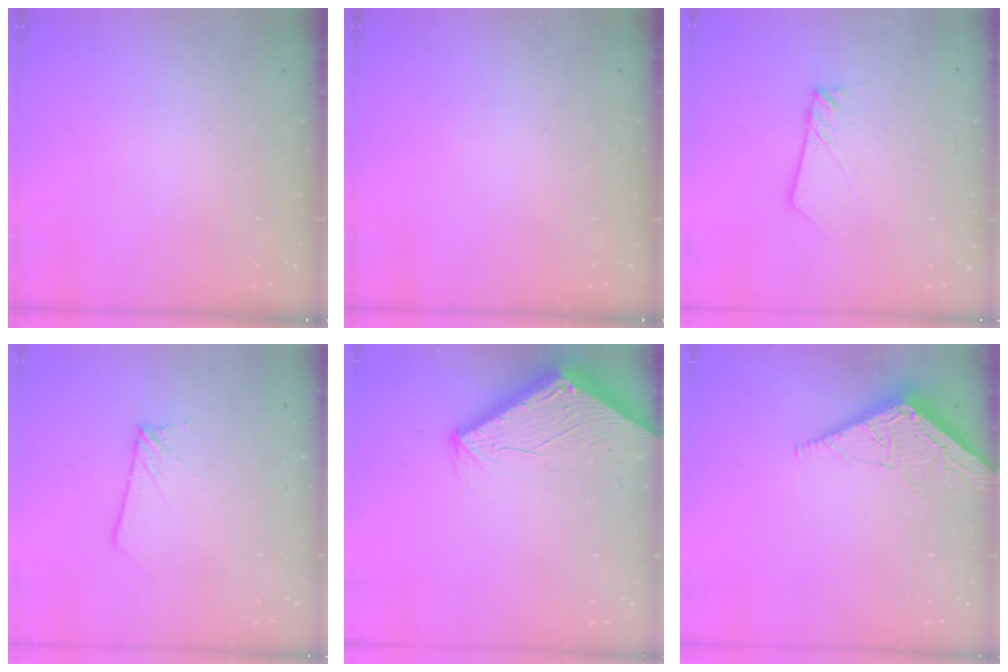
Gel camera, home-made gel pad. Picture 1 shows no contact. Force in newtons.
{"total": 0.0}
{"total": 2.7, "press": 2.7, "slide": 0.2}
{"total": 1.6, "press": 1.6, "slide": 0.1}
{"total": 2.9, "press": 2.9, "slide": 0.1}
{"total": 4.5, "press": 4.5, "slide": 0.1}